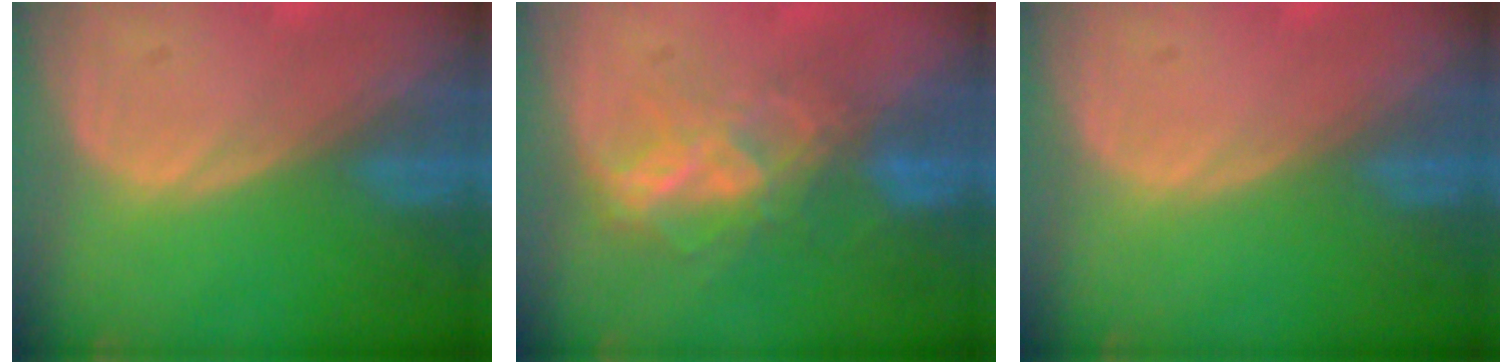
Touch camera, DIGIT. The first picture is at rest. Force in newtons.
{"total": 6.6, "press": 6.5, "slide": 1.3}
{"total": 0.0}